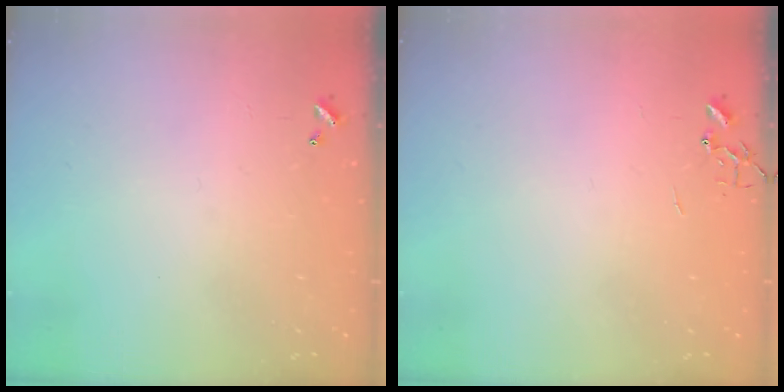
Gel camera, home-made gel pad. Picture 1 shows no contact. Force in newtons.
{"total": 0.0}